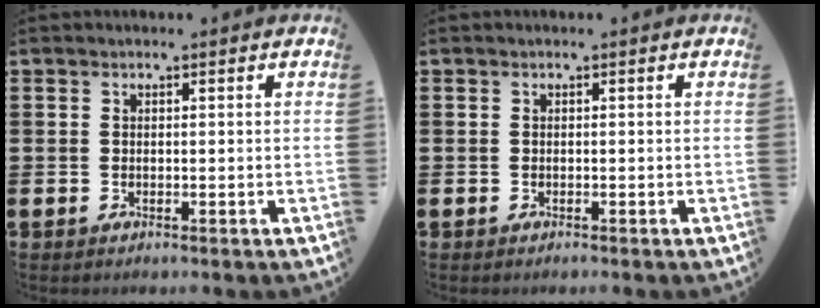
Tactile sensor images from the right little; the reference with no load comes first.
{"total": 0.0}